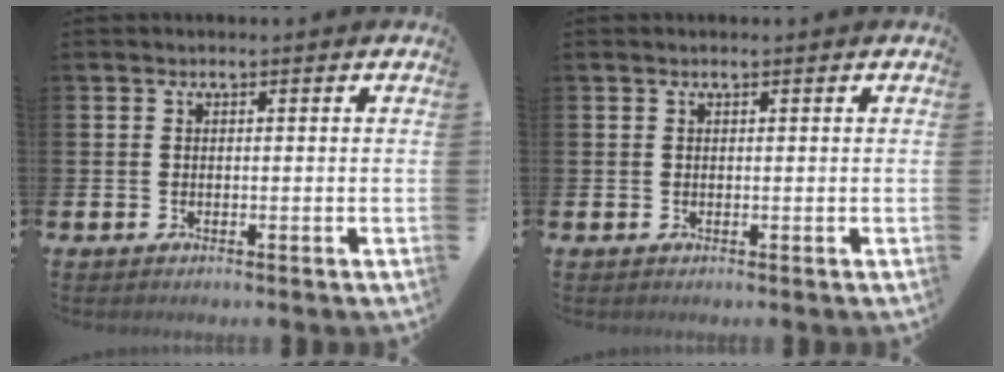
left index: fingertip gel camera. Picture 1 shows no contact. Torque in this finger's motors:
{"motor_torque": [0.04, -0.43, -0.10, 0.00]}